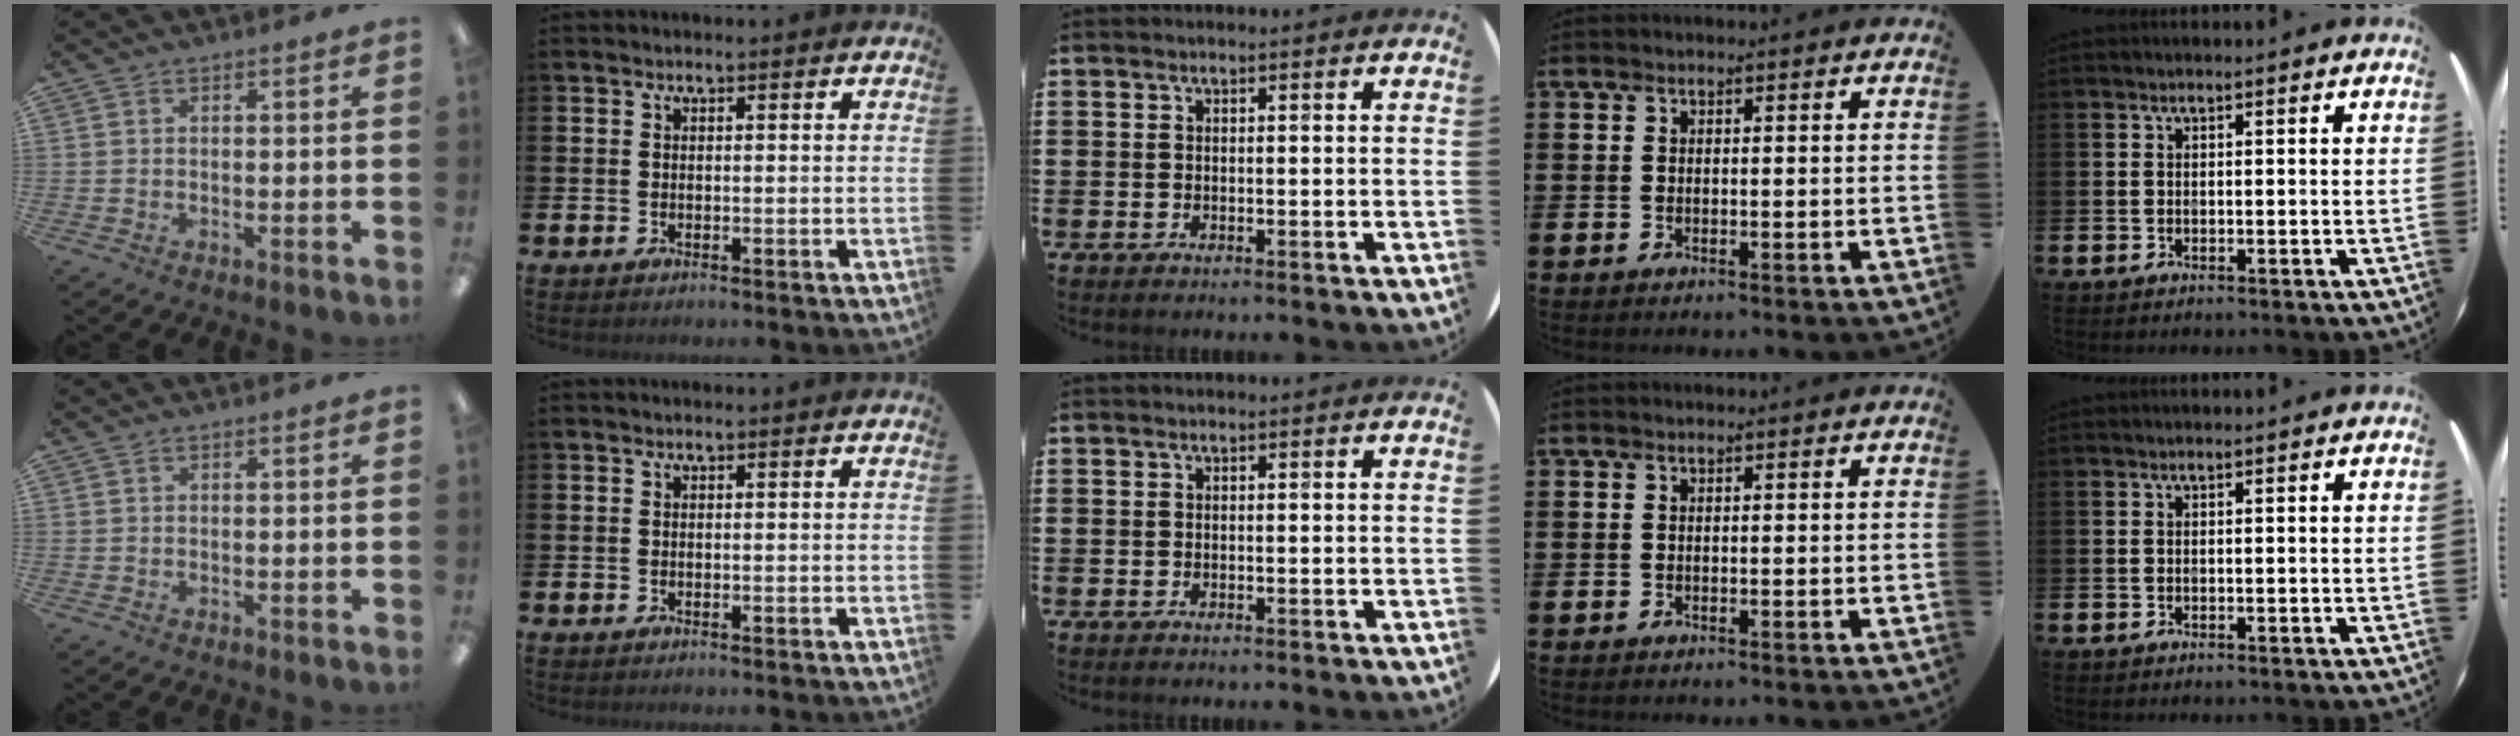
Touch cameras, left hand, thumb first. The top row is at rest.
{}